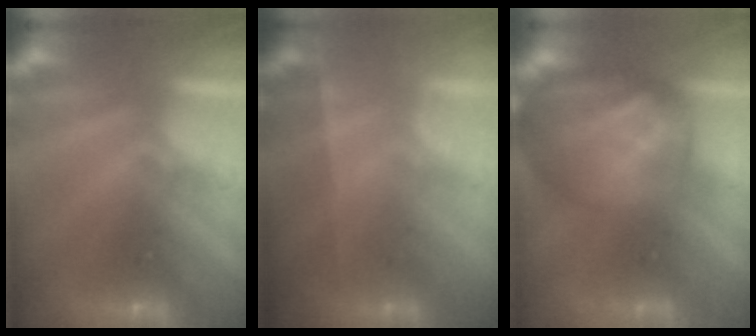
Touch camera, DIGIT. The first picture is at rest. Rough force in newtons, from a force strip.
{"total": 1.8}
{"total": 7.1}